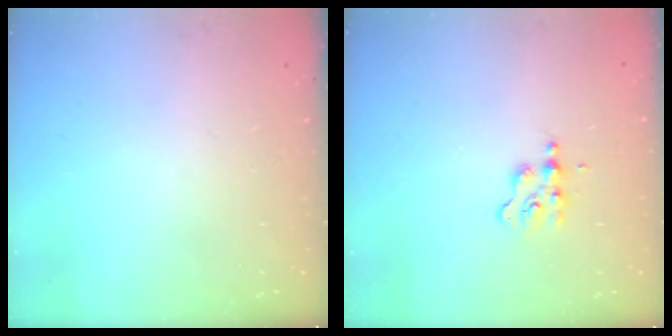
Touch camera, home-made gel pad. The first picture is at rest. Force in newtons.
{"total": 2.7, "press": 2.6, "slide": 0.4}